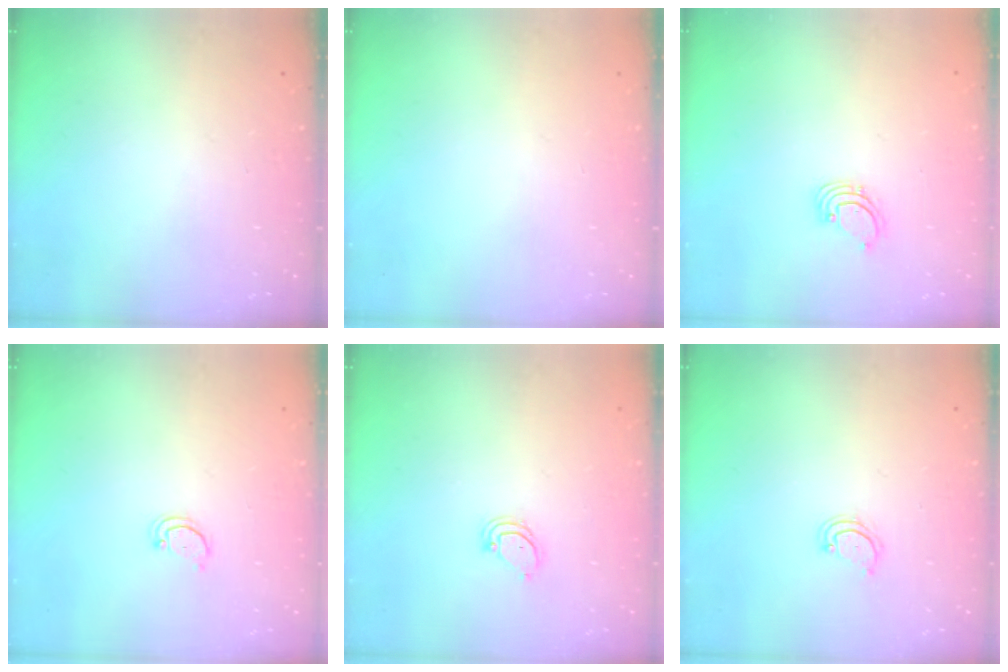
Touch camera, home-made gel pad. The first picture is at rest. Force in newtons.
{"total": 0.0}
{"total": 1.4, "press": 1.4, "slide": 0.1}
{"total": 2.2, "press": 2.2, "slide": 0.4}
{"total": 3.3, "press": 3.3, "slide": 0.4}
{"total": 4.0, "press": 3.9, "slide": 0.4}